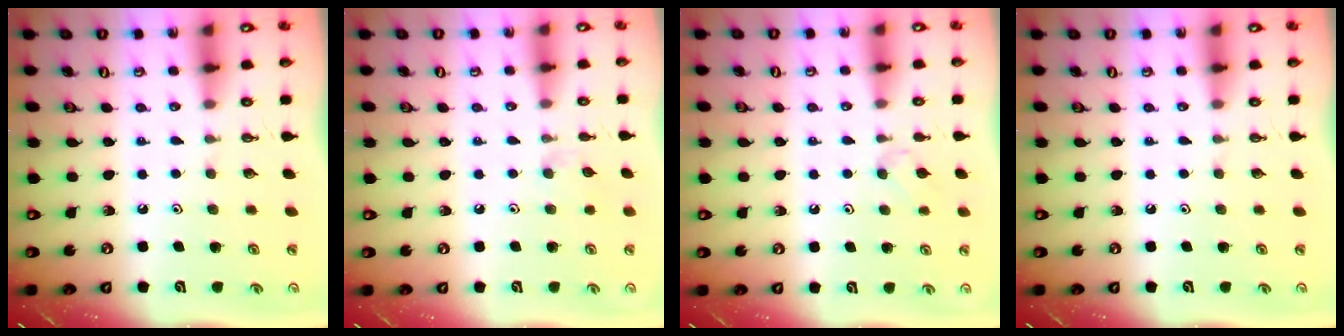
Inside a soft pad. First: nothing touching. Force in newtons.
{"total": 4.4, "press": 4.3, "slide": 0.6}
{"total": 3.0, "press": 3.0, "slide": 0.5}
{"total": 0.0}